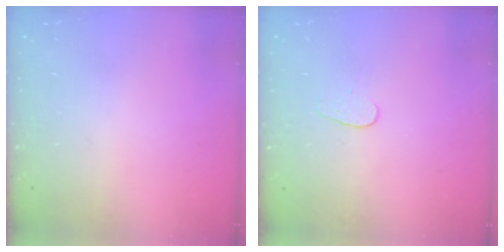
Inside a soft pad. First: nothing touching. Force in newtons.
{"total": 3.3, "press": 3.3, "slide": 0.3}